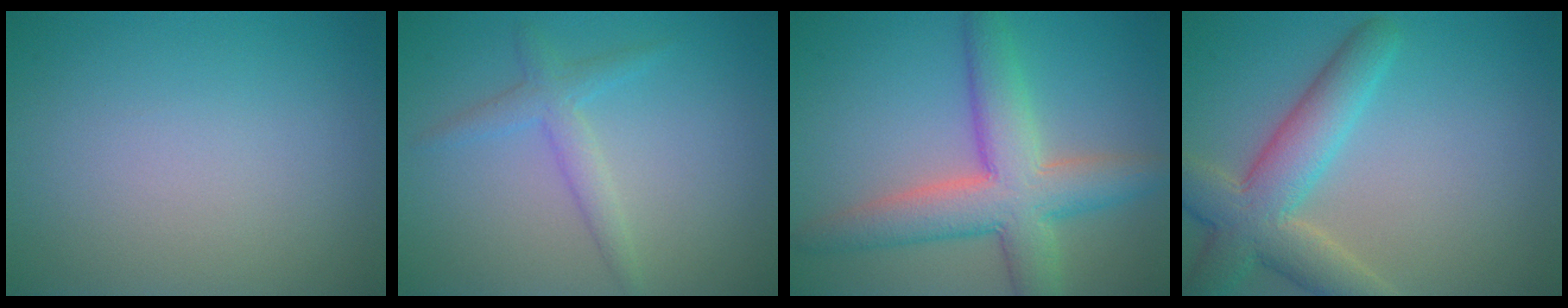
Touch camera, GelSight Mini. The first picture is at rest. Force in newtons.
{"total": 2.2, "press": 2.2, "slide": 0.1}
{"total": 7.4, "press": 7.4, "slide": 0.5}
{"total": 6.5, "press": 6.5, "slide": 0.4}